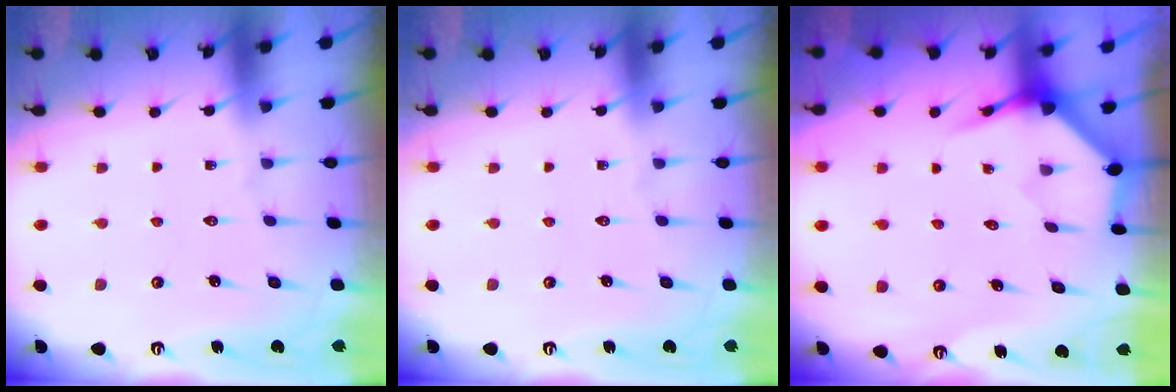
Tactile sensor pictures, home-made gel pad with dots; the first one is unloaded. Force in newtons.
{"total": 0.0}
{"total": 3.8, "press": 3.8, "slide": 0.1}